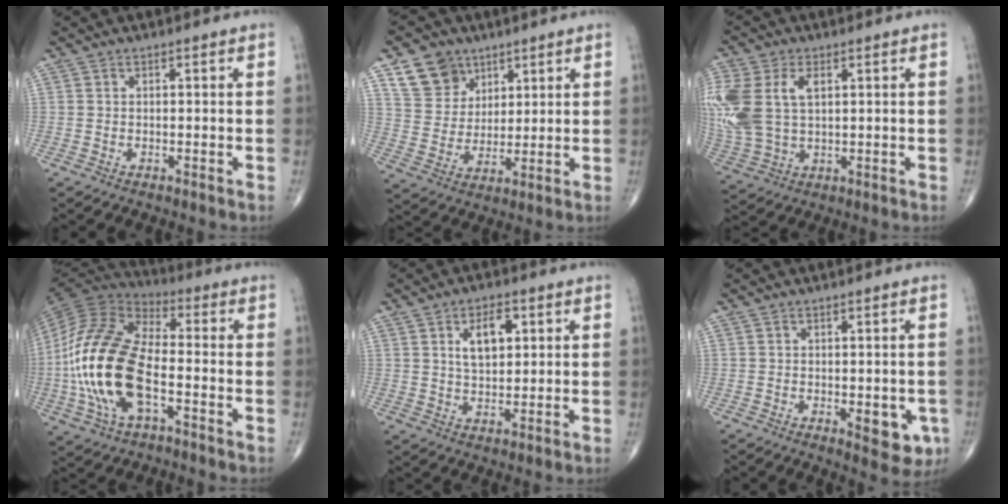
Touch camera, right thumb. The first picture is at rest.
{"total": 9.9, "force": [5.9, 7.5, 2.8], "torque": [-0.024, -0.031, 0.116]}
{"total": 16.6, "force": [3.6, 10.5, 12.4], "torque": [-0.317, 0.002, 0.074]}
{"total": 20.9, "force": [-4.4, 10.2, 17.7], "torque": [-0.376, 0.020, -0.083]}
{"total": 6.9, "force": [2.3, 3.7, 5.3], "torque": [-0.074, -0.008, 0.043]}
{"total": 6.2, "force": [-1.5, 3.0, 5.2], "torque": [-0.041, -0.008, -0.012]}